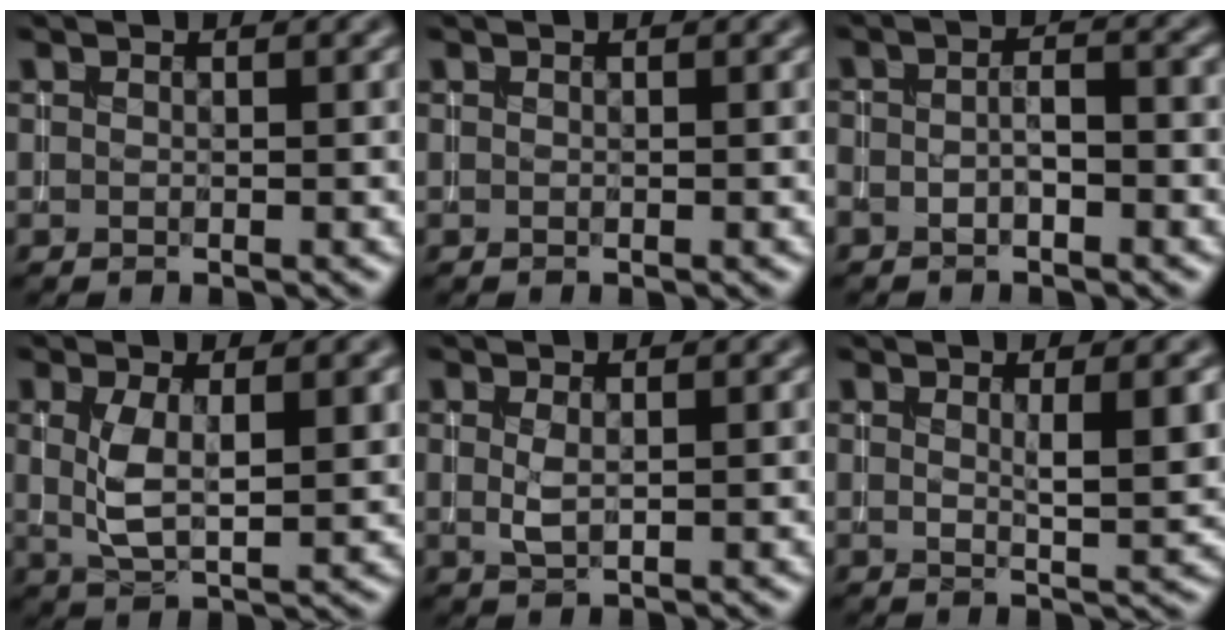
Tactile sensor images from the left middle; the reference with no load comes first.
{"total": 0.0}
{"total": 2.2, "force": [-1.0, 0.8, 1.8], "torque": [-0.031, 0.003, -0.020]}
{"total": 4.2, "force": [0.8, 1.6, 3.9], "torque": [-0.086, -0.003, 0.020]}
{"total": 1.1, "force": [0.3, 0.4, 1.0], "torque": [-0.025, -0.001, 0.006]}
{"total": 3.5, "force": [0.8, 0.7, 3.3], "torque": [-0.043, -0.004, 0.013]}